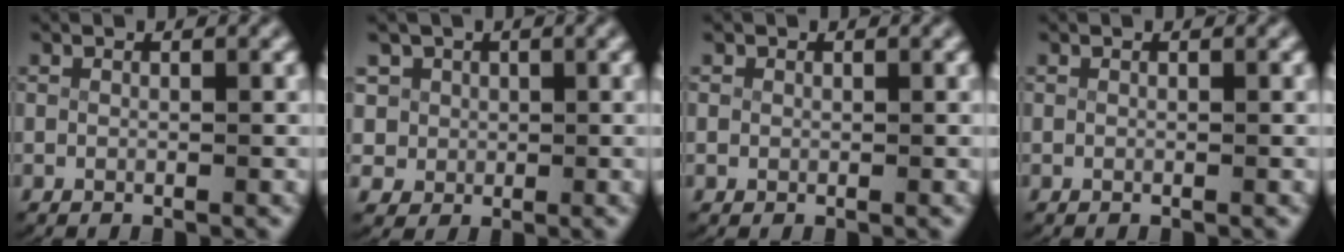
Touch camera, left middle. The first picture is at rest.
{"total": 7.0, "force": [0.4, 6.7, 2.3], "torque": [-0.086, -0.034, 0.017]}
{"total": 1.0, "force": [0.2, 0.9, 0.2], "torque": [-0.012, -0.008, 0.008]}
{"total": 0.0}